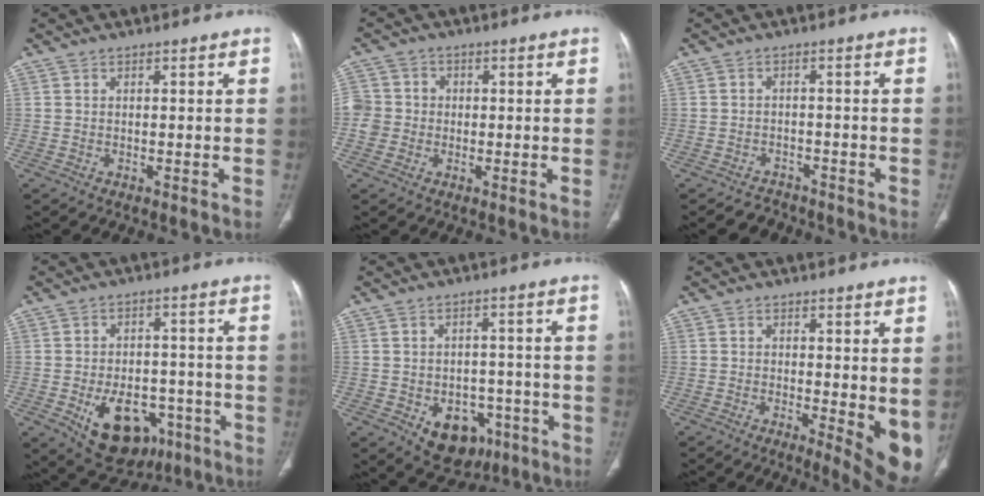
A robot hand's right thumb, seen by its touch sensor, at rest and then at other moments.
{"total": 5.4, "force": [-0.7, 5.2, 1.3], "torque": [-0.008, 0.013, -0.017]}
{"total": 3.5, "force": [-3.0, 1.8, -0.4], "torque": [0.002, 0.016, -0.048]}
{"total": 13.9, "force": [-5.7, 9.0, 8.9], "torque": [-0.104, 0.022, -0.070]}
{"total": 10.0, "force": [-4.1, 7.3, 5.5], "torque": [-0.041, 0.022, -0.043]}
{"total": 9.1, "force": [-0.4, 3.0, 8.5], "torque": [-0.104, -0.020, -0.002]}